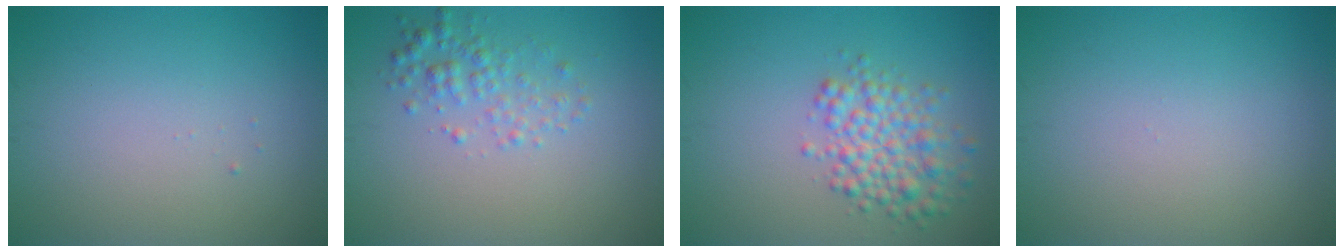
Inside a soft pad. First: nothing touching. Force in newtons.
{"total": 2.3, "press": 2.3, "slide": 0.1}
{"total": 4.3, "press": 4.3, "slide": 0.2}
{"total": 0.0}